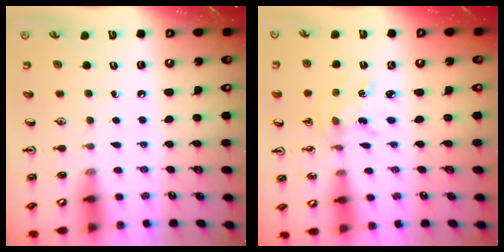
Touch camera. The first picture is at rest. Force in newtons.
{"total": 2.1, "press": 2.1, "slide": 0.2}